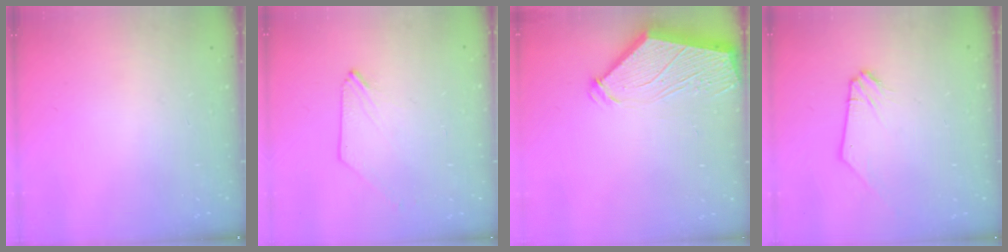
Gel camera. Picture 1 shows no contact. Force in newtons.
{"total": 0.7, "press": 0.7, "slide": 0.2}
{"total": 5.3, "press": 5.3, "slide": 0.6}
{"total": 1.0, "press": 1.0, "slide": 0.1}